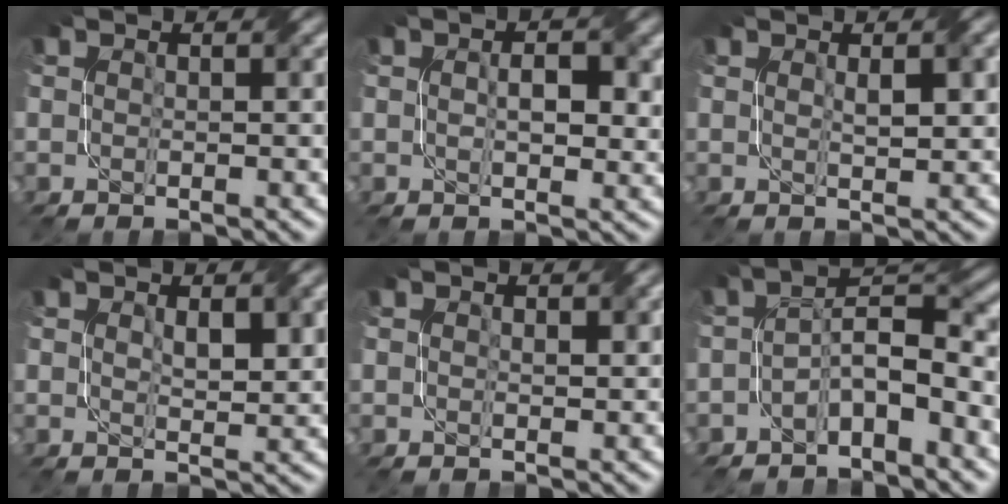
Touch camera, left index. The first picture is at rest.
{"total": 3.5, "force": [0.5, 1.8, 3.0], "torque": [-0.054, -0.001, 0.010]}
{"total": 2.5, "force": [0.8, 0.5, 2.3], "torque": [-0.037, 0.003, 0.016]}
{"total": 2.7, "force": [1.0, 1.1, 2.3], "torque": [-0.039, -0.004, 0.023]}
{"total": 0.9, "force": [0.4, 0.3, 0.7], "torque": [-0.011, 0.000, 0.008]}
{"total": 4.7, "force": [-2.3, 1.6, 3.8], "torque": [-0.064, 0.017, -0.044]}